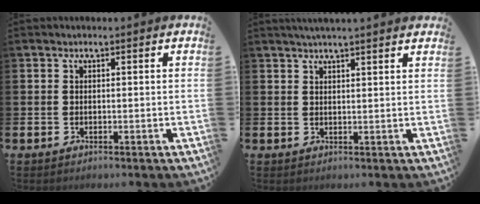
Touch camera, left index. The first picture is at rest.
{"total": 2.6, "force": [2.5, -0.3, 0.6], "torque": [-0.015, -0.007, 0.046]}